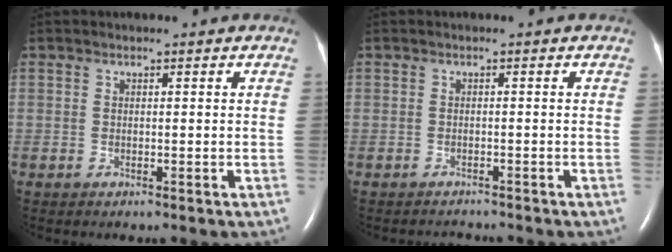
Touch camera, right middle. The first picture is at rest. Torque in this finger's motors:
{"motor_torque": [-1.37, 0.14, -0.26, -0.05]}